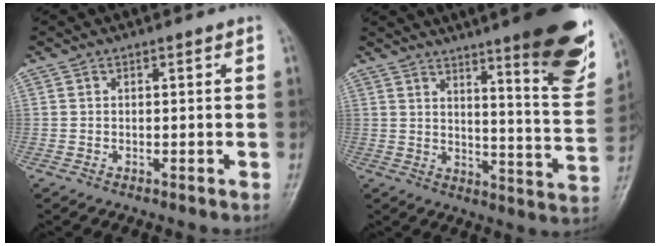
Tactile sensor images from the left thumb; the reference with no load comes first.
{"total": 21.2, "force": [12.7, 3.7, 16.5], "torque": [-0.191, -0.071, 0.171]}